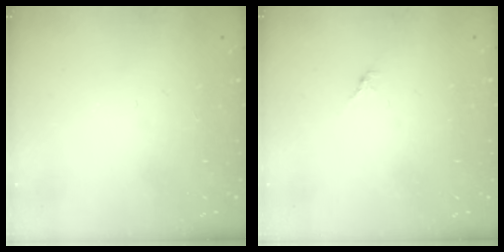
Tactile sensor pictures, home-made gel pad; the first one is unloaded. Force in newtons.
{"total": 0.8, "press": 0.6, "slide": 0.4}